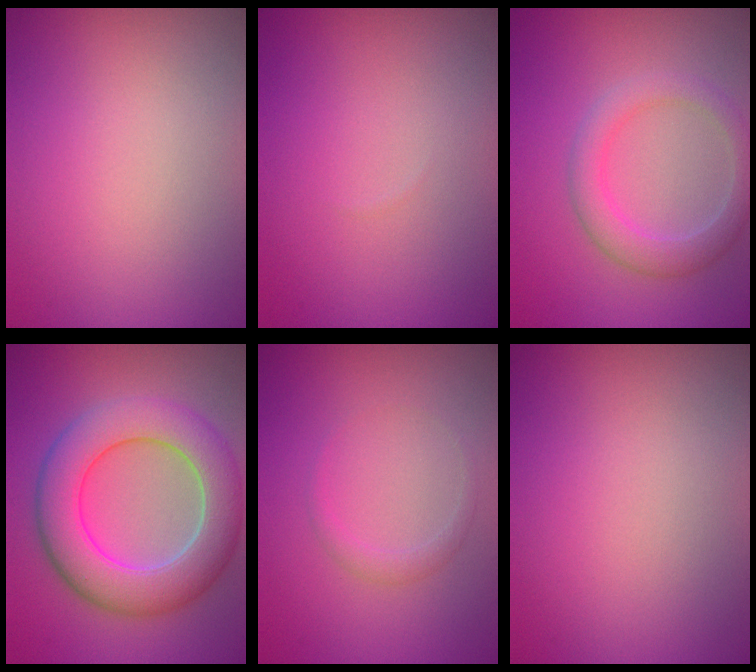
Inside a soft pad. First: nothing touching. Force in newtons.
{"total": 0.0}
{"total": 3.1, "press": 3.1, "slide": 0.1}
{"total": 7.9, "press": 7.9, "slide": 0.6}
{"total": 1.0, "press": 1.0, "slide": 0.1}
{"total": 0.0}